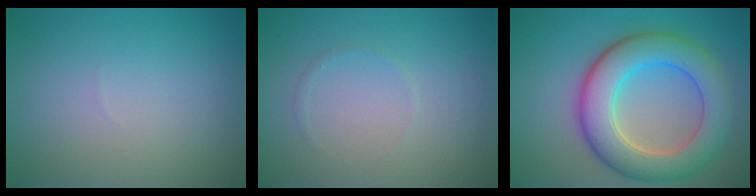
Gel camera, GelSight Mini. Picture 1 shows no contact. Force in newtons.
{"total": 0.5, "press": 0.5, "slide": 0.0}
{"total": 8.3, "press": 8.3, "slide": 0.2}